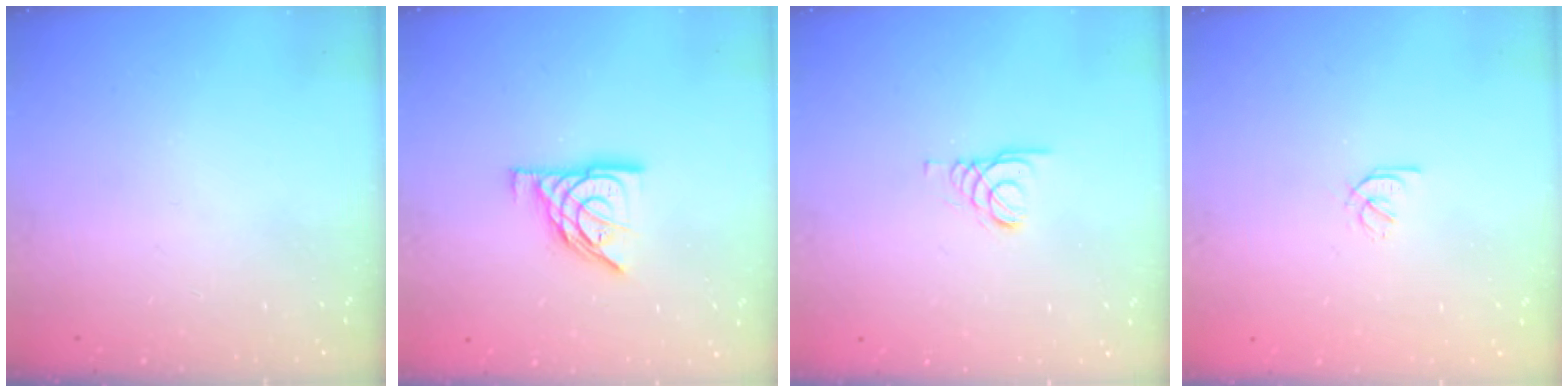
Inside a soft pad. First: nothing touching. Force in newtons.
{"total": 10.7, "press": 10.6, "slide": 1.2}
{"total": 1.5, "press": 1.4, "slide": 0.1}
{"total": 2.1, "press": 1.9, "slide": 0.8}